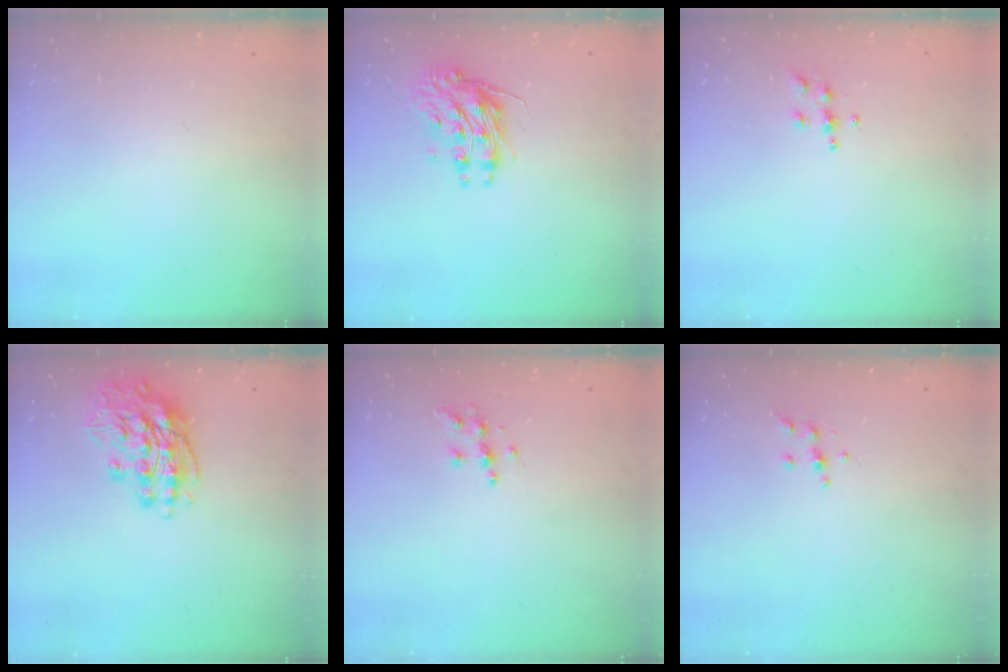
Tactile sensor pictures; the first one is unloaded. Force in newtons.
{"total": 10.4, "press": 10.4, "slide": 0.8}
{"total": 5.6, "press": 5.6, "slide": 0.4}
{"total": 15.4, "press": 15.2, "slide": 2.6}
{"total": 5.9, "press": 5.9, "slide": 0.2}
{"total": 4.0, "press": 3.8, "slide": 1.0}